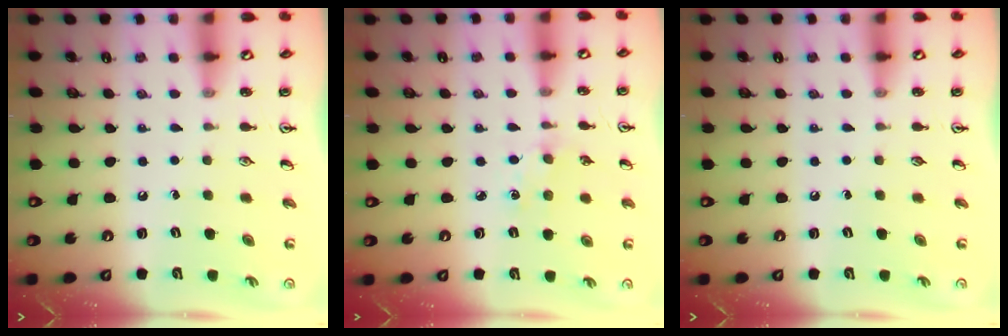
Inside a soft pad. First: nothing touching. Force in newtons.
{"total": 3.2, "press": 3.2, "slide": 0.4}
{"total": 0.0}